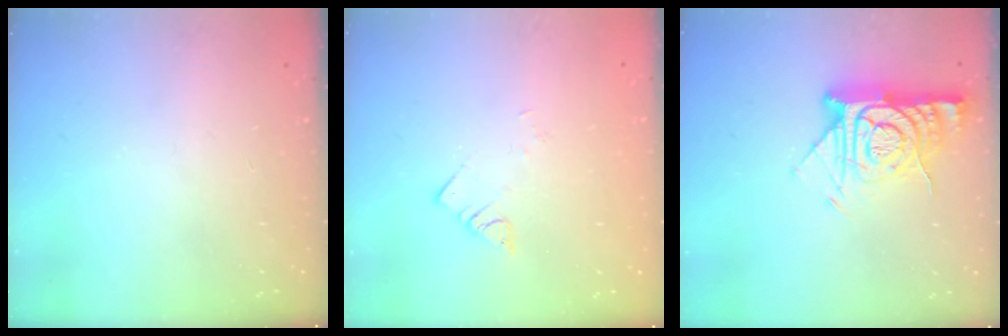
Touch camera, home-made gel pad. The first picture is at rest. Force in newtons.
{"total": 2.9, "press": 2.8, "slide": 0.6}
{"total": 13.0, "press": 12.9, "slide": 1.6}